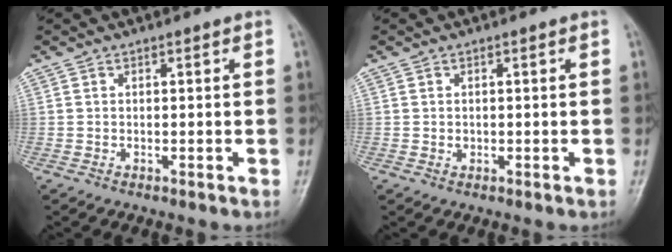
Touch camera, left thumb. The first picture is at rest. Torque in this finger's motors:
{"motor_torque": [-0.02, -0.01, 0.04, 0.02, 0.00]}